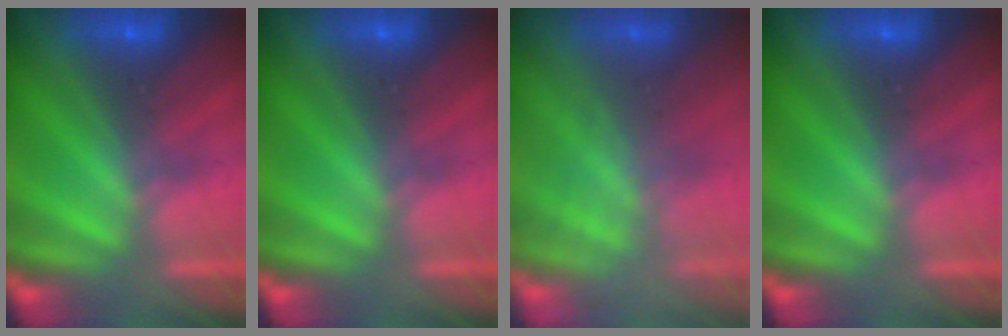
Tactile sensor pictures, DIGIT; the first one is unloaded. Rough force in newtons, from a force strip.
{"total": 0.0}
{"total": 3.2}
{"total": 0.0}